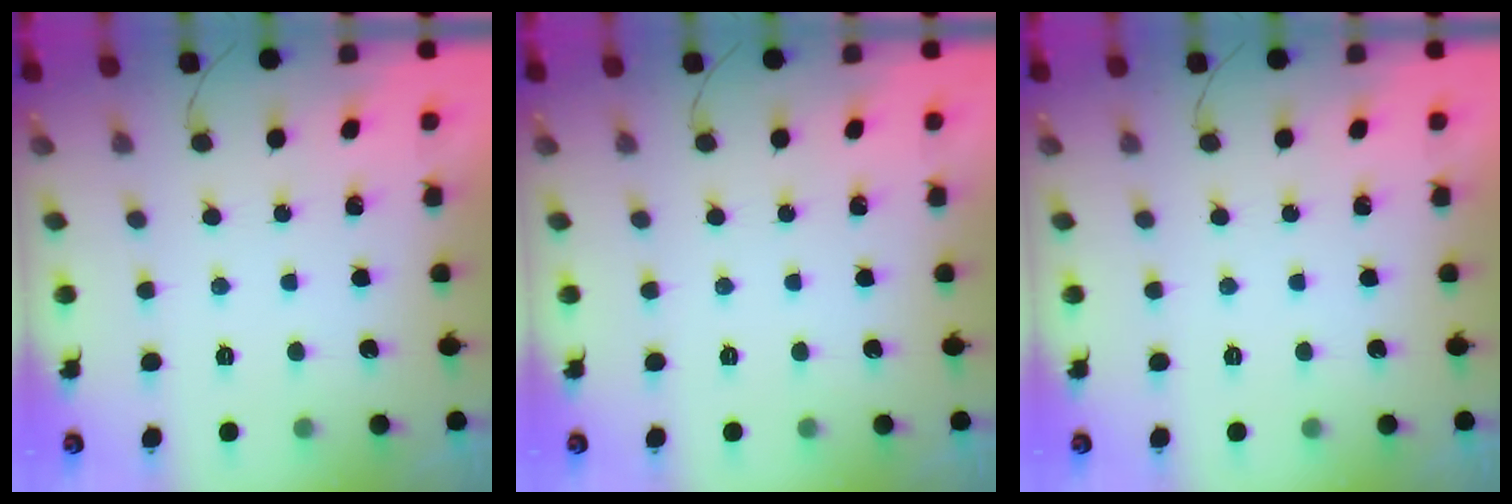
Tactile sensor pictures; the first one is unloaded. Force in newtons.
{"total": 0.0}
{"total": 0.0}